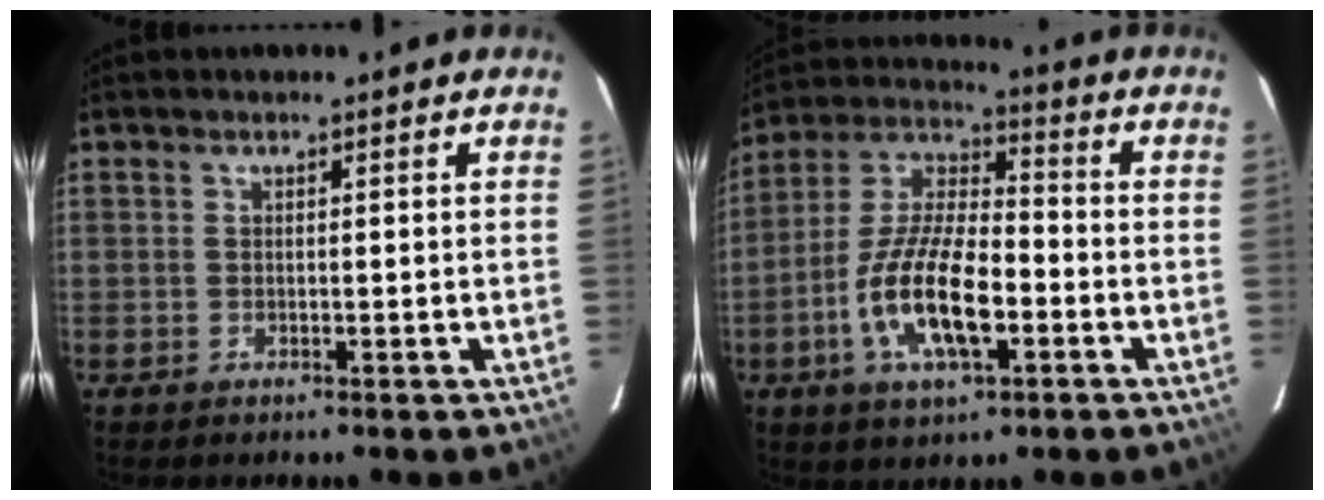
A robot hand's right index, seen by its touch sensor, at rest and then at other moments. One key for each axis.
{"total": 15.6, "fx": -5.2, "fy": 5.9, "fz": 13.5, "tx": -0.273, "ty": -0.001, "tz": -0.096}